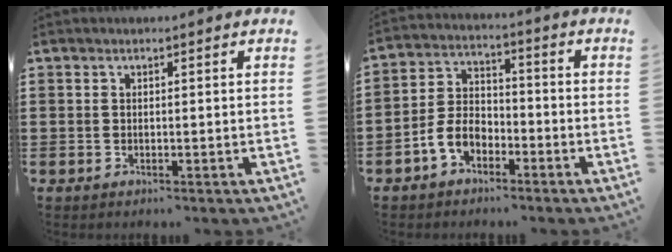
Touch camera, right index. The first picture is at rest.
{"total": 5.9, "force": [-3.2, 3.7, 3.3], "torque": [-0.088, 0.004, -0.066]}